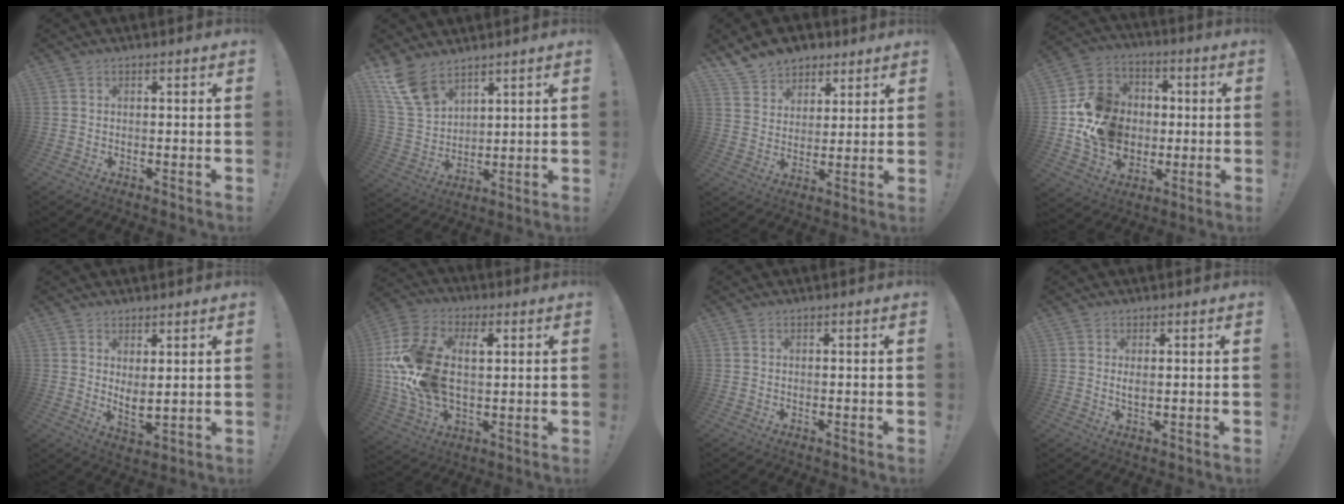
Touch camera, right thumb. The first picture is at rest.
{"total": 12.3, "force": [8.8, 6.5, 5.7], "torque": [-0.116, -0.047, 0.175]}
{"total": 10.1, "force": [7.6, 6.5, 1.8], "torque": [-0.040, -0.054, 0.153]}
{"total": 16.2, "force": [-1.5, 14.7, 6.5], "torque": [-0.080, 0.029, -0.008]}
{"total": 4.7, "force": [2.9, 1.7, 3.3], "torque": [-0.046, -0.026, 0.056]}
{"total": 21.7, "force": [3.0, 13.9, 16.3], "torque": [-0.318, 0.002, 0.059]}
{"total": 0.0}
{"total": 1.8, "force": [0.7, 0.6, 1.6], "torque": [-0.027, -0.002, 0.010]}